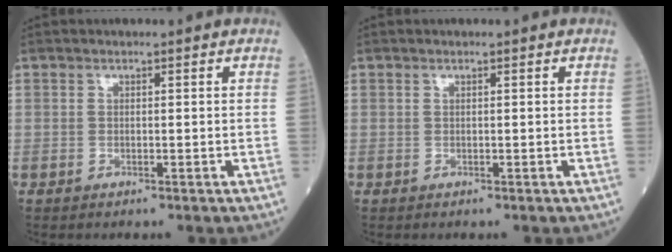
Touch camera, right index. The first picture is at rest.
{"total": 0.0}